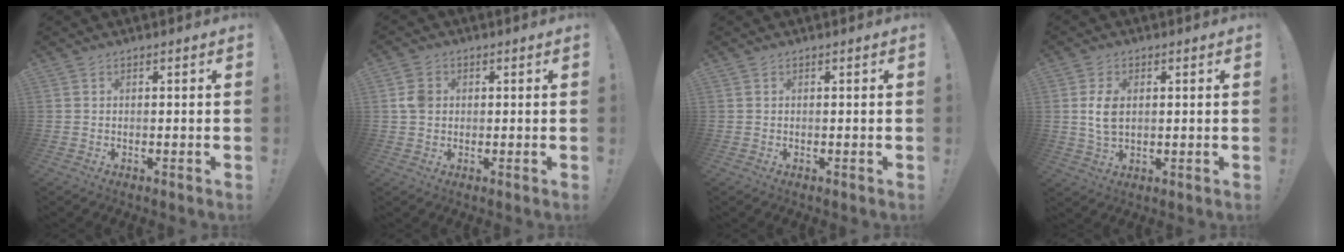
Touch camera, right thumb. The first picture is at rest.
{"total": 4.7, "force": [0.5, 4.0, 2.5], "torque": [-0.030, 0.006, 0.010]}
{"total": 0.0}
{"total": 6.5, "force": [0.9, 4.1, 5.0], "torque": [-0.087, -0.007, 0.010]}